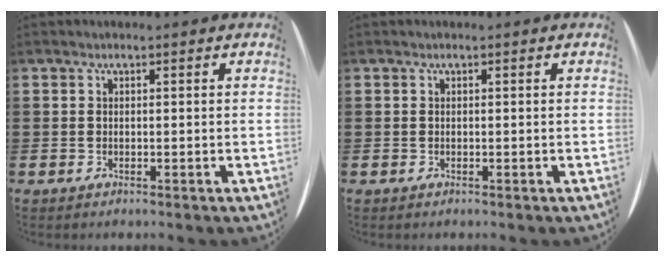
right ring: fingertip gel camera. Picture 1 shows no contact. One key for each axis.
{"total": 0.0}